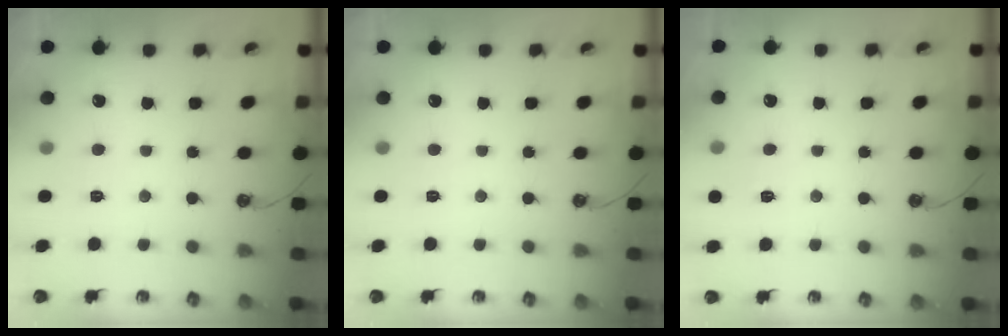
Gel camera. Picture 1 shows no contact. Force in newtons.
{"total": 0.0}
{"total": 4.0, "press": 4.0, "slide": 0.4}